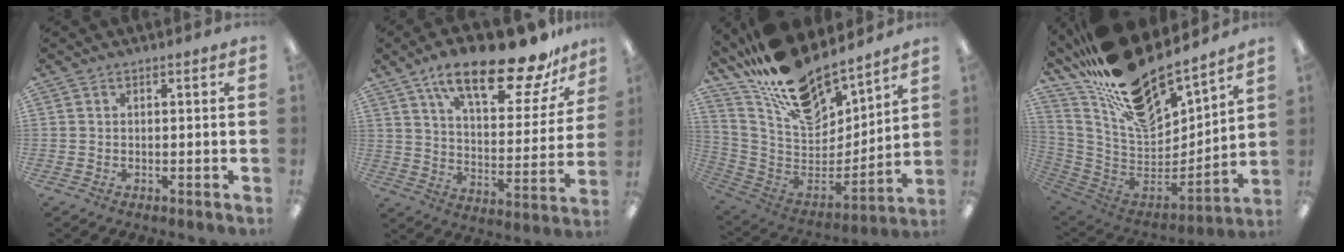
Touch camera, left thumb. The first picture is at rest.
{"total": 22.2, "force": [15.7, 7.0, 14.1], "torque": [-0.226, -0.093, 0.261]}
{"total": 19.3, "force": [16.4, 6.7, 7.7], "torque": [-0.162, -0.128, 0.293]}
{"total": 23.7, "force": [18.0, 9.2, 12.4], "torque": [-0.215, -0.124, 0.315]}